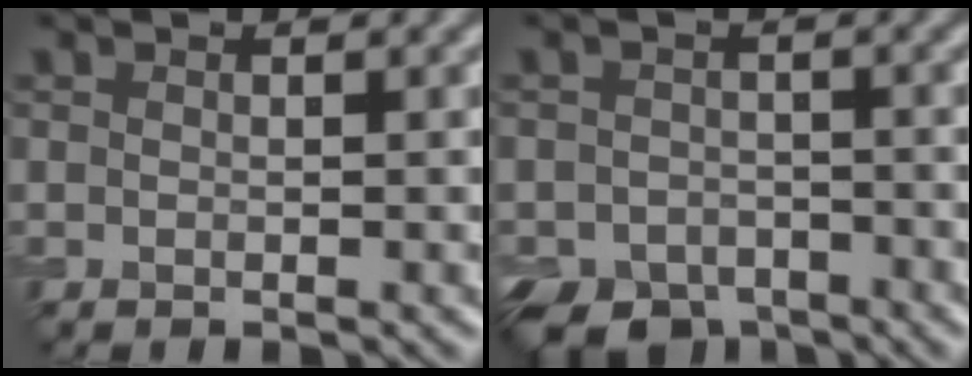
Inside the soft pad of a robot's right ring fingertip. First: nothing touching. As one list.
[{"total": 6.0, "force": [-4.4, 3.7, 1.8], "torque": [-0.016, -0.014, -0.068]}]